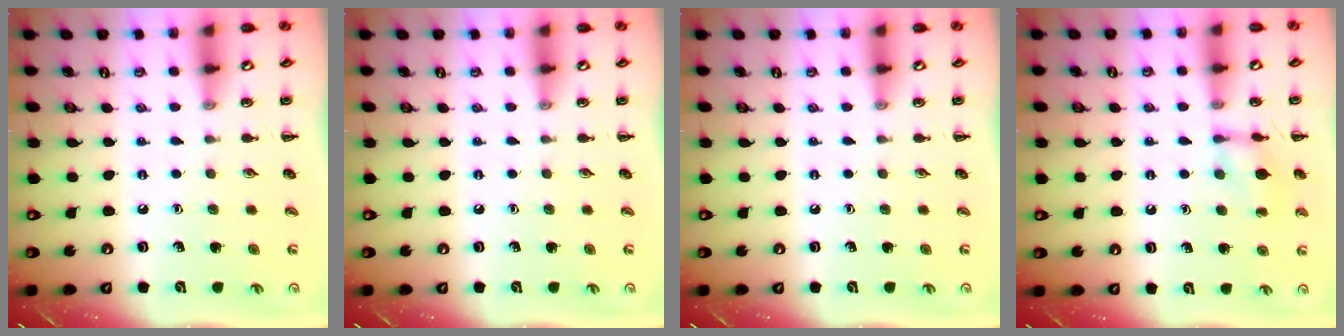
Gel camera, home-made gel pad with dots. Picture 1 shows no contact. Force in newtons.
{"total": 0.0}
{"total": 0.0}
{"total": 10.1, "press": 10.1, "slide": 0.7}